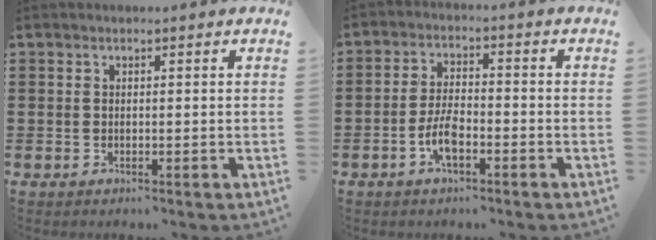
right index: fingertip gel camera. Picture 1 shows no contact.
{"total": 5.2, "force": [-2.3, 1.9, 4.3], "torque": [-0.099, -0.003, -0.049]}